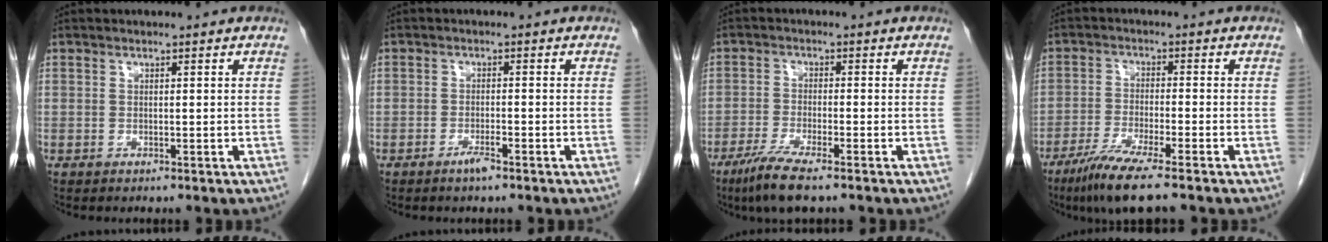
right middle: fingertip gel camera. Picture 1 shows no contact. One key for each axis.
{"total": 2.0, "fx": -1.5, "fy": 0.1, "fz": 1.4, "tx": -0.027, "ty": -0.001, "tz": -0.026}
{"total": 6.5, "fx": -4.6, "fy": 0.3, "fz": 4.7, "tx": -0.096, "ty": -0.020, "tz": -0.082}
{"total": 8.3, "fx": -6.0, "fy": -0.1, "fz": 5.8, "tx": -0.110, "ty": -0.027, "tz": -0.108}